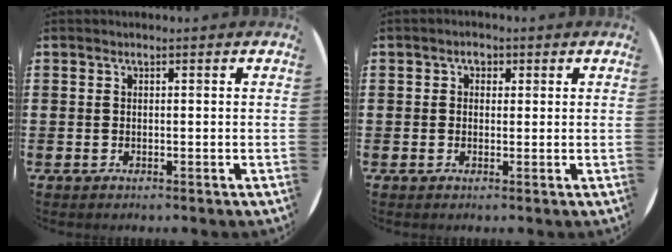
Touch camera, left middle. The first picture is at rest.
{"total": 1.6, "force": [0.7, 1.2, 0.6], "torque": [-0.006, 0.006, 0.010]}